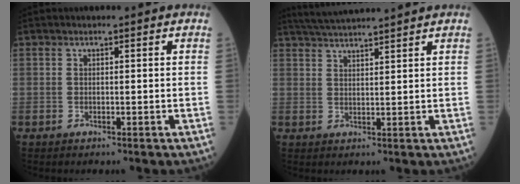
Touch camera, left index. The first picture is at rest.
{"total": 7.6, "force": [7.1, -1.1, 2.6], "torque": [-0.051, 0.027, 0.117]}